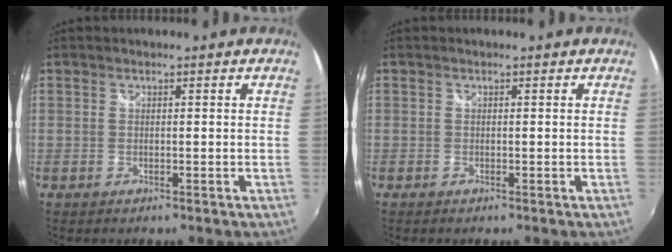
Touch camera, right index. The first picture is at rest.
{"total": 0.5, "force": [-0.4, 0.4, 0.0], "torque": [-0.001, -0.003, -0.009]}